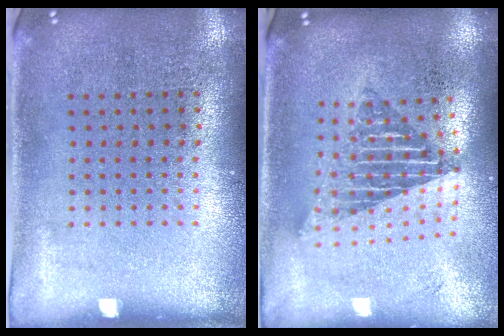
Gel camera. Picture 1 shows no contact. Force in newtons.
{"total": 1.8, "press": 1.4, "slide": 1.1}